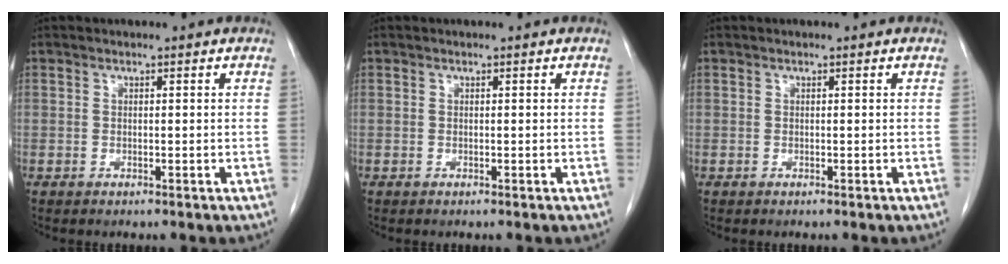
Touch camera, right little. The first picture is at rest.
{"total": 0.0}
{"total": 0.0}